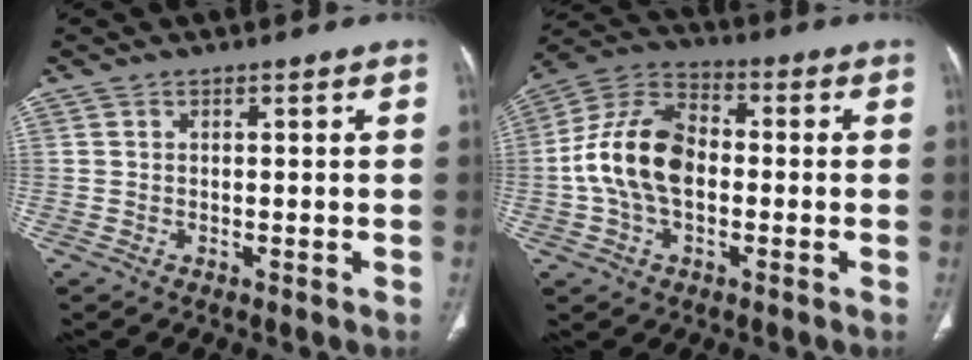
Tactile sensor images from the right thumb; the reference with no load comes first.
{"total": 14.2, "force": [-1.0, 9.0, 10.9], "torque": [-0.206, 0.035, -0.026]}